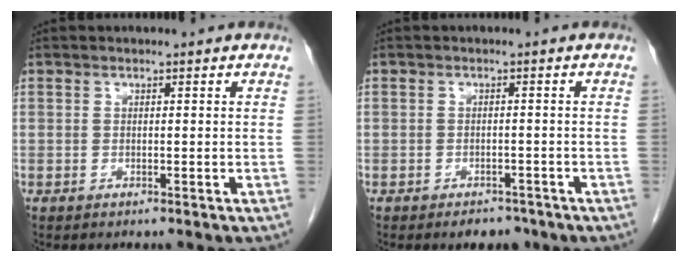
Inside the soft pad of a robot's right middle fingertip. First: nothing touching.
{"total": 2.9, "force": [-2.2, 1.6, 1.0], "torque": [-0.008, 0.004, -0.023]}